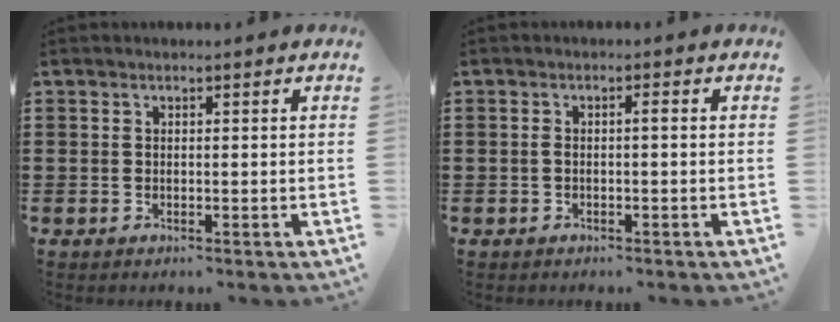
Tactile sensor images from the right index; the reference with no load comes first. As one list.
[{"total": 1.3, "force": [-0.3, 0.2, 1.2], "torque": [-0.024, 0.002, -0.006]}]